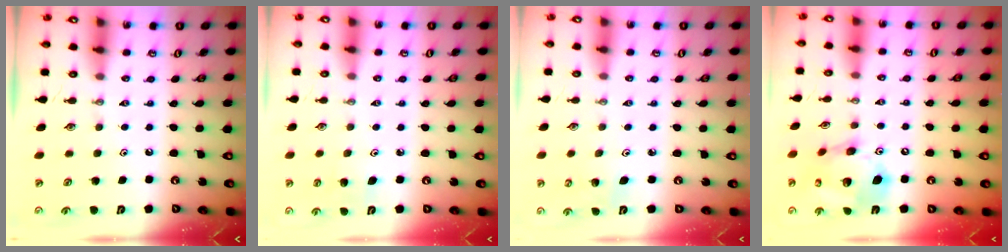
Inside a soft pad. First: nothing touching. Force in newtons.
{"total": 4.4, "press": 4.0, "slide": 1.9}
{"total": 4.7, "press": 4.7, "slide": 0.7}
{"total": 17.2, "press": 17.0, "slide": 3.2}